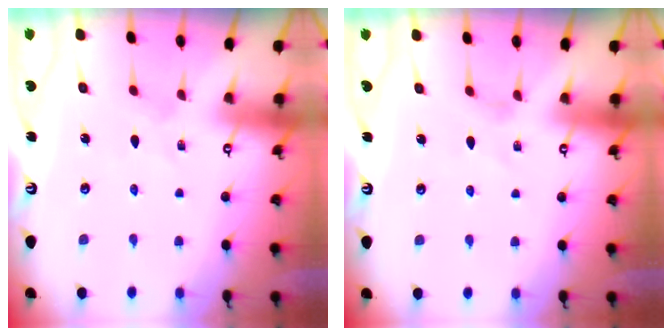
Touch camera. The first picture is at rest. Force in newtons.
{"total": 0.7, "press": 0.6, "slide": 0.3}